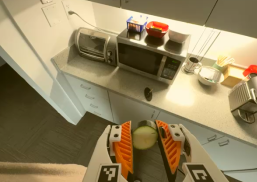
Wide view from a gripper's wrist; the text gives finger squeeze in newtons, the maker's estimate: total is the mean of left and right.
{"total": 10.0, "left": 10.2, "right": 9.8}